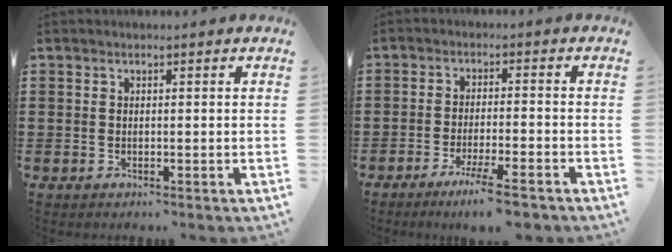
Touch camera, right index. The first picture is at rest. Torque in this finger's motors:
{"motor_torque": [1.67, -0.47, 0.38, 0.14]}